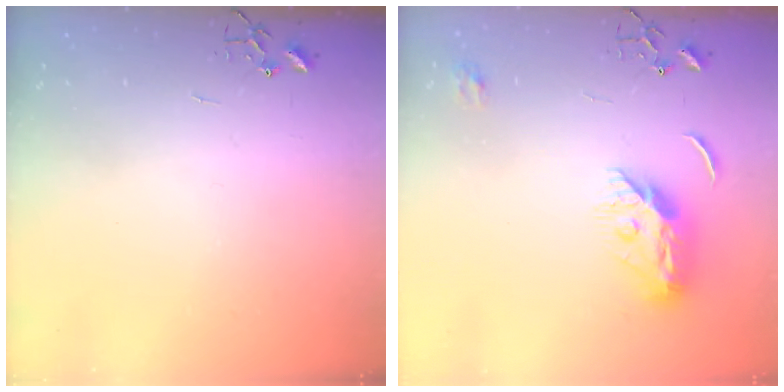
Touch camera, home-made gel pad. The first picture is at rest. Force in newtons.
{"total": 11.3, "press": 11.3, "slide": 0.7}